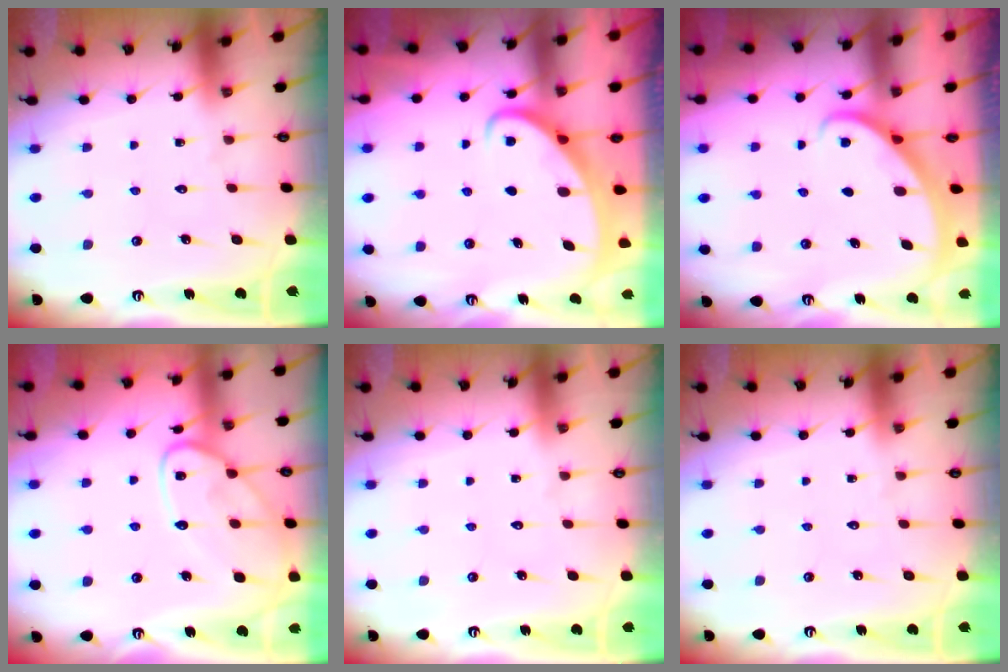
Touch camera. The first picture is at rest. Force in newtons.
{"total": 2.6, "press": 2.6, "slide": 0.3}
{"total": 2.1, "press": 2.1, "slide": 0.2}
{"total": 13.8, "press": 13.8, "slide": 1.0}
{"total": 0.0}
{"total": 0.0}